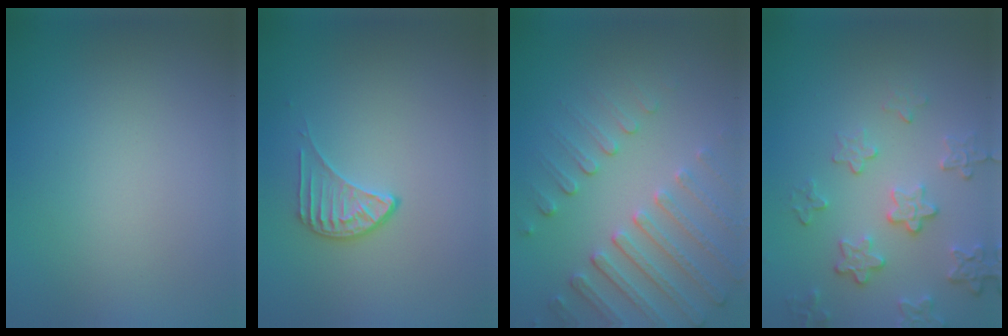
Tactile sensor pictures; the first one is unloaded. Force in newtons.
{"total": 1.9, "press": 1.3, "slide": 1.3}
{"total": 4.7, "press": 3.6, "slide": 3.0}
{"total": 3.4, "press": 2.8, "slide": 2.0}